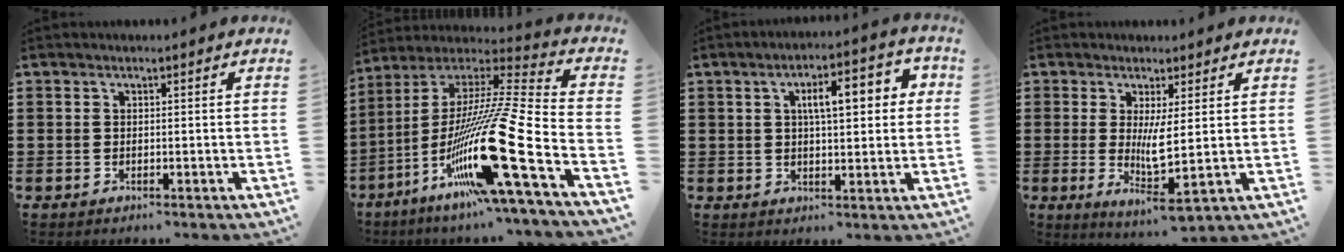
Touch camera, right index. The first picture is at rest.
{"total": 22.2, "force": [-8.8, 3.1, 20.1], "torque": [-0.344, -0.033, -0.150]}
{"total": 7.4, "force": [1.7, 1.7, 7.0], "torque": [-0.120, 0.003, 0.019]}
{"total": 5.1, "force": [1.3, 0.7, 4.9], "torque": [-0.080, -0.019, 0.019]}